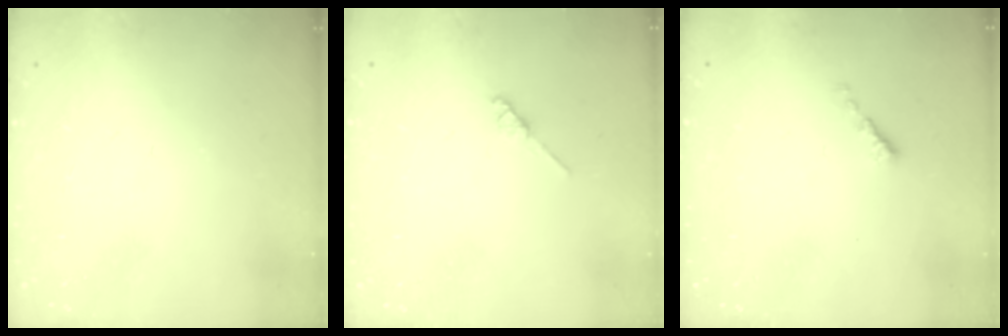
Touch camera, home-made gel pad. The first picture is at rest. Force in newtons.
{"total": 2.0, "press": 1.9, "slide": 0.3}
{"total": 0.0}